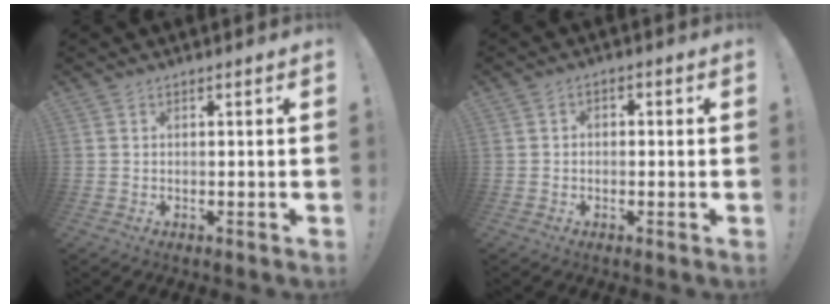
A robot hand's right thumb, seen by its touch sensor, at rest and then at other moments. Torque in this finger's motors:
{"motor_torque": [-0.25, 0.16, -0.18, 0.16, -0.06]}